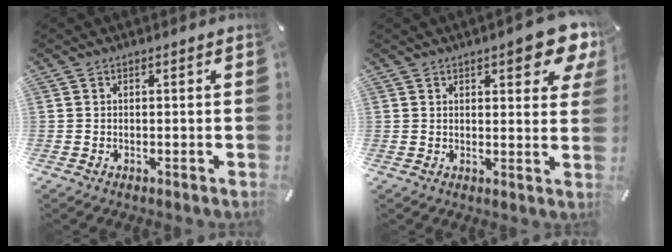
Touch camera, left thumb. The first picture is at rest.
{"total": 9.8, "force": [5.6, 3.3, 7.4], "torque": [-0.092, -0.030, 0.091]}